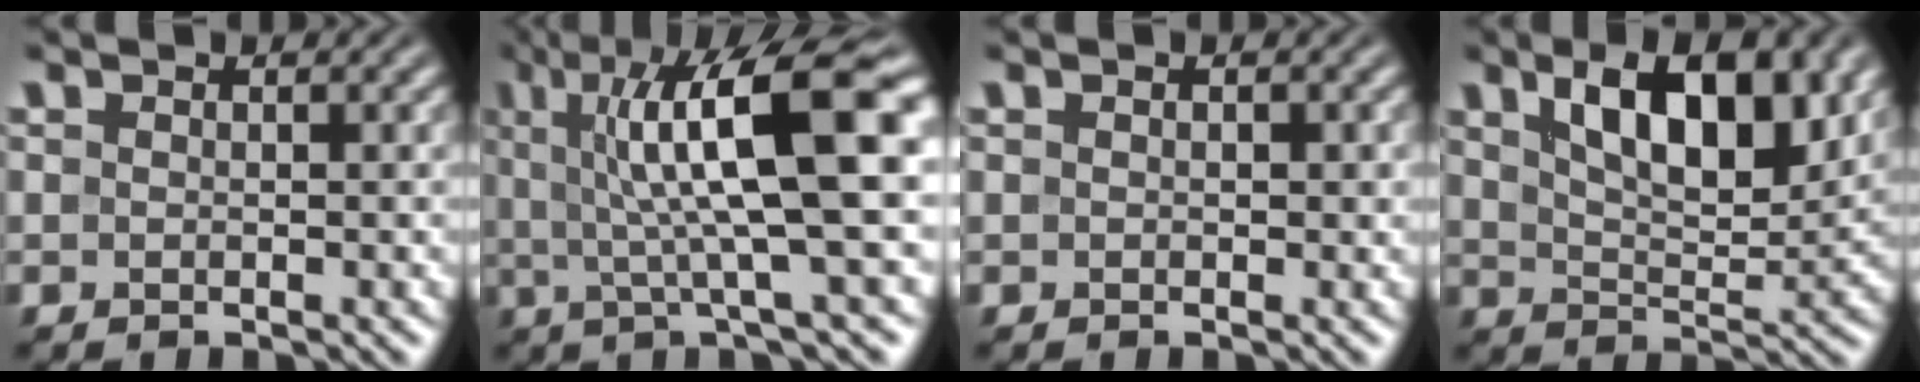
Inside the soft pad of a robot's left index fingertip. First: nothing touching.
{"total": 11.8, "force": [2.7, 2.5, 11.2], "torque": [-0.170, 0.007, 0.046]}
{"total": 0.6, "force": [0.1, 0.3, 0.5], "torque": [-0.006, 0.000, 0.002]}
{"total": 8.5, "force": [3.9, 3.6, 6.6], "torque": [-0.105, 0.000, 0.064]}